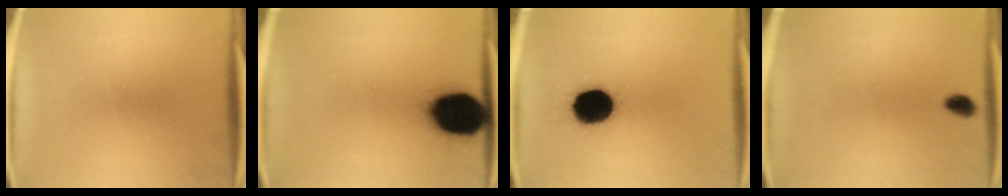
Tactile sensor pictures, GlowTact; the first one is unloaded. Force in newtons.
{"total": 18.8}
{"total": 15.7}
{"total": 2.1}